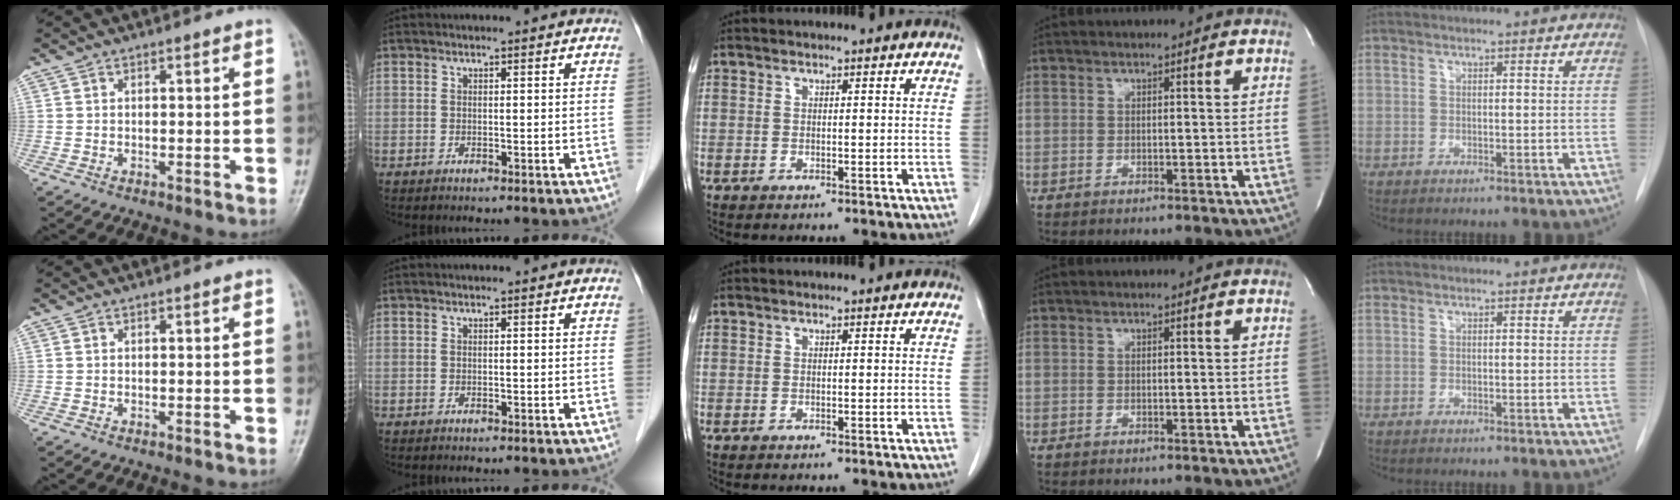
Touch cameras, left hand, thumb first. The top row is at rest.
{}